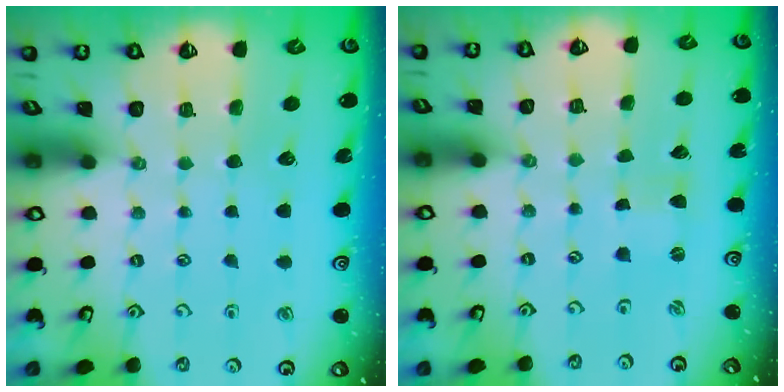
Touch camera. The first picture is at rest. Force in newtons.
{"total": 0.0}